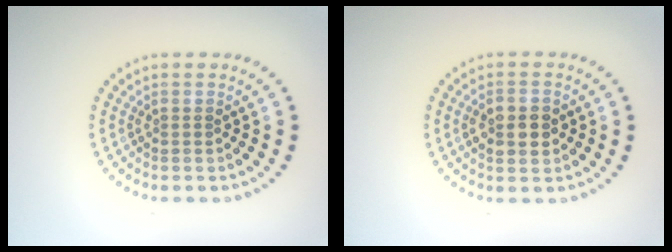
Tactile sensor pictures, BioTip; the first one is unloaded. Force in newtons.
{"total": 2.8, "press": 2.8, "slide": 0.1}